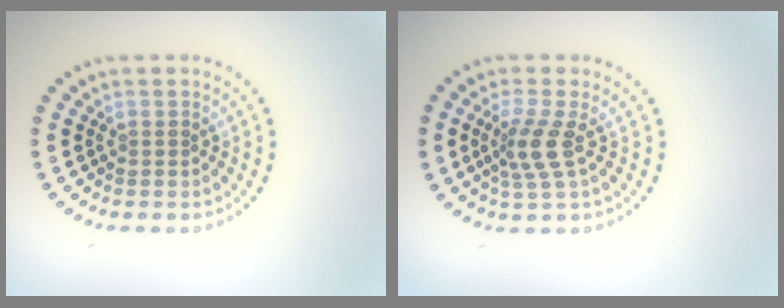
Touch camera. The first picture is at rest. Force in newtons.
{"total": 2.8, "press": 2.2, "slide": 1.8}